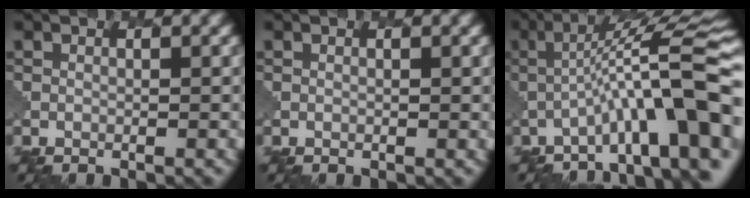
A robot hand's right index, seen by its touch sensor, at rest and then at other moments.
{"total": 0.0}
{"total": 11.5, "force": [-3.3, 2.3, 10.8], "torque": [-0.144, 0.027, -0.047]}